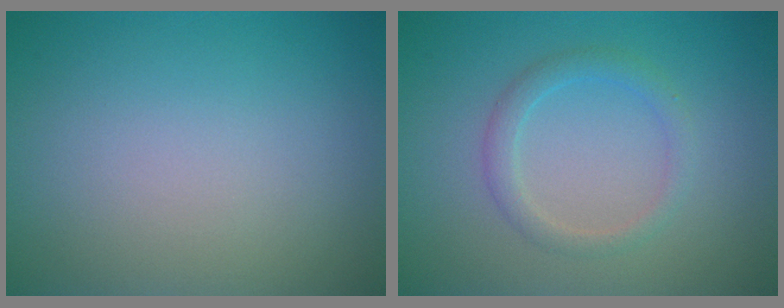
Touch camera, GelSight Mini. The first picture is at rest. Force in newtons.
{"total": 2.0, "press": 2.0, "slide": 0.1}